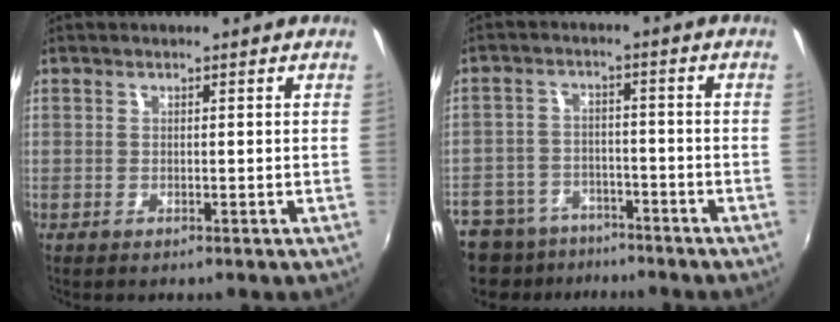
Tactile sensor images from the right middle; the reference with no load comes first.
{"total": 14.5, "force": [-10.6, 8.5, 5.0], "torque": [-0.158, -0.006, -0.166]}